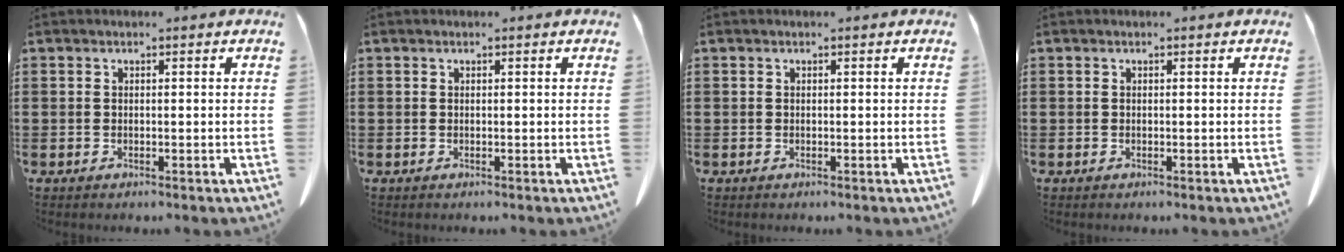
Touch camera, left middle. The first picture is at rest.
{"total": 0.0}
{"total": 0.0}
{"total": 0.0}